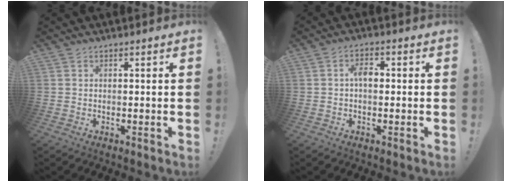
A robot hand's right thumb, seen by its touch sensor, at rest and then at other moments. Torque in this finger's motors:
{"motor_torque": [0.27, 0.90, 0.41, -0.43, -0.03]}